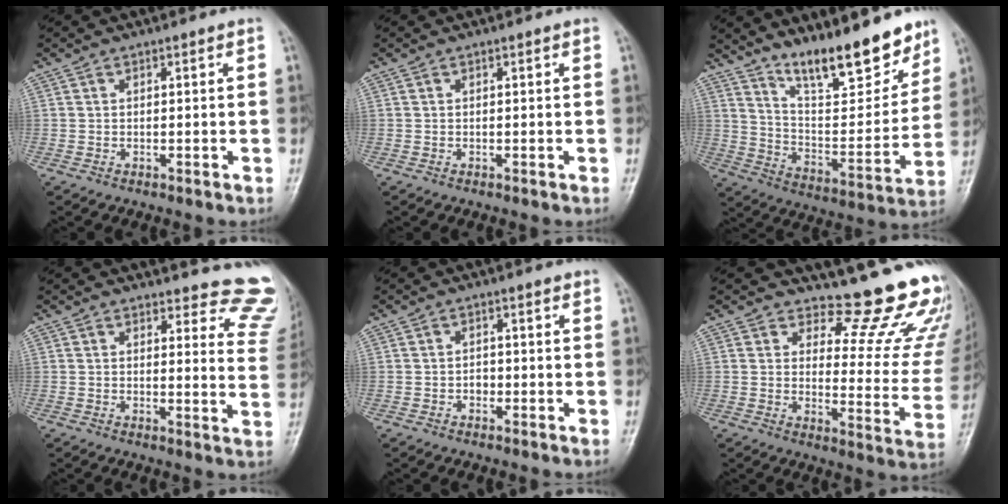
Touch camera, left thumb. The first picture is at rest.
{"total": 0.0}
{"total": 18.1, "force": [13.9, 5.1, 10.4], "torque": [-0.116, -0.091, 0.233]}
{"total": 12.6, "force": [12.2, 3.2, 0.9], "torque": [0.046, -0.119, 0.095]}
{"total": 1.4, "force": [-0.4, 1.1, 0.7], "torque": [-0.003, 0.005, -0.009]}
{"total": 16.0, "force": [13.8, 4.6, 6.5], "torque": [-0.034, -0.151, 0.156]}